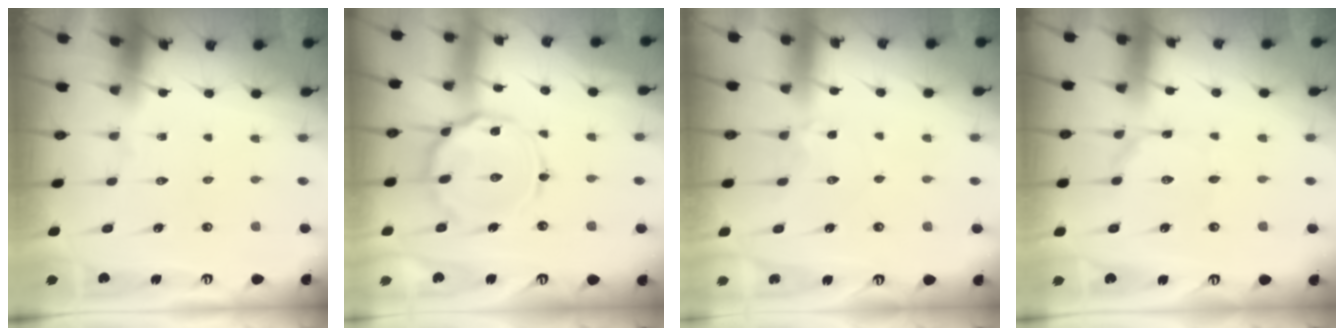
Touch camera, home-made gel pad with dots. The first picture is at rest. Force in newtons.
{"total": 13.2, "press": 13.1, "slide": 1.0}
{"total": 2.8, "press": 2.7, "slide": 0.5}
{"total": 1.4, "press": 1.4, "slide": 0.1}